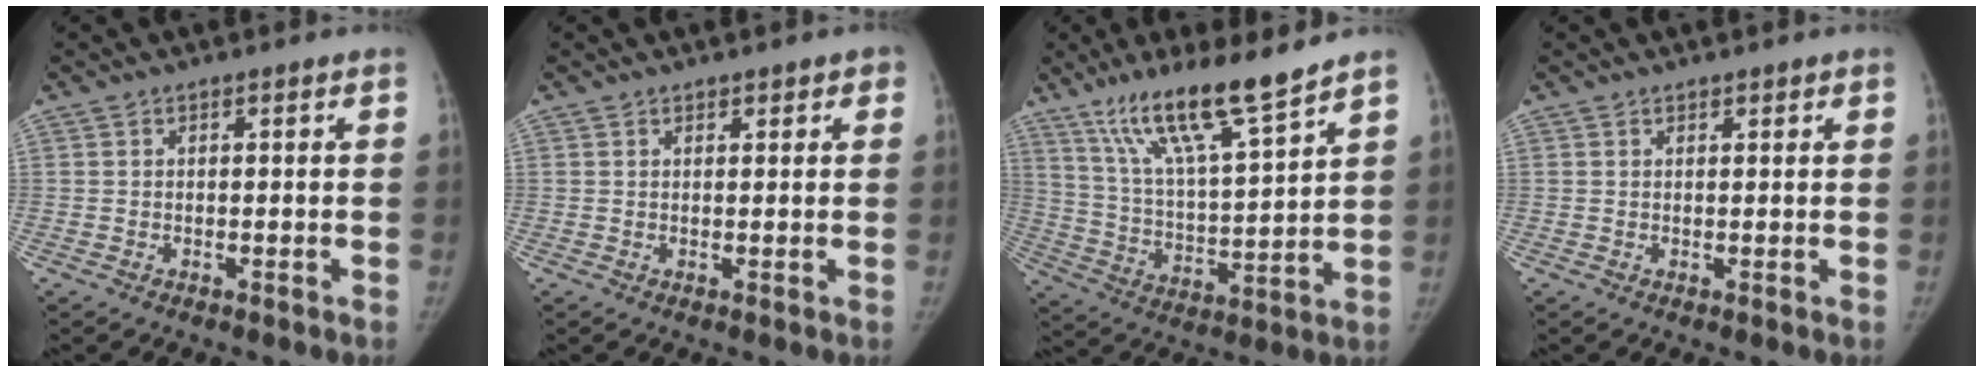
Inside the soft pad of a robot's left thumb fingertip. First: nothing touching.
{"total": 1.7, "force": [1.1, 1.0, 0.8], "torque": [0.009, -0.003, 0.010]}
{"total": 16.0, "force": [11.8, 2.0, 10.6], "torque": [-0.177, -0.064, 0.220]}
{"total": 0.8, "force": [0.6, 0.4, 0.2], "torque": [0.003, -0.004, 0.007]}